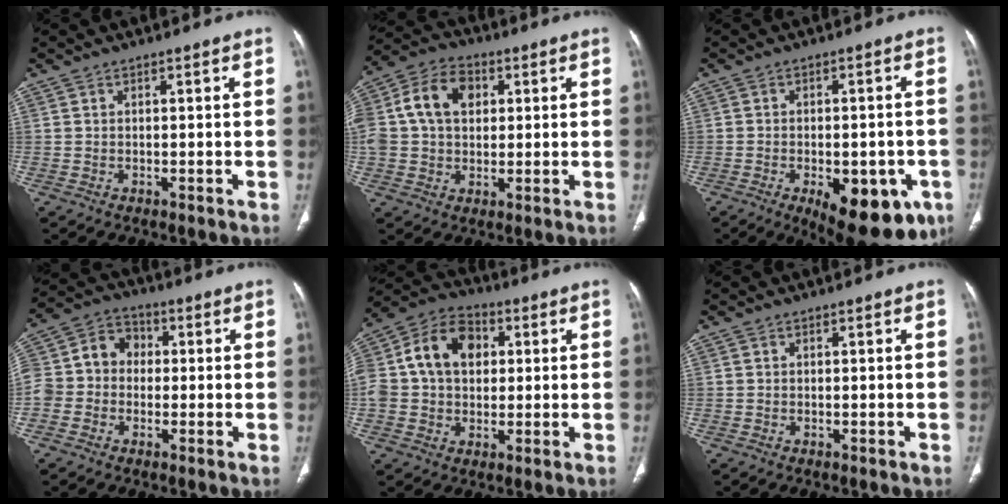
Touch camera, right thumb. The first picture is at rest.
{"total": 14.1, "force": [2.9, 10.4, 9.1], "torque": [-0.171, 0.019, 0.047]}
{"total": 16.9, "force": [-7.4, 7.9, 13.1], "torque": [-0.125, 0.009, -0.083]}
{"total": 10.6, "force": [-0.5, 9.3, 5.0], "torque": [-0.079, 0.042, -0.021]}
{"total": 16.0, "force": [2.8, 12.0, 10.2], "torque": [-0.179, 0.026, 0.041]}
{"total": 0.0}